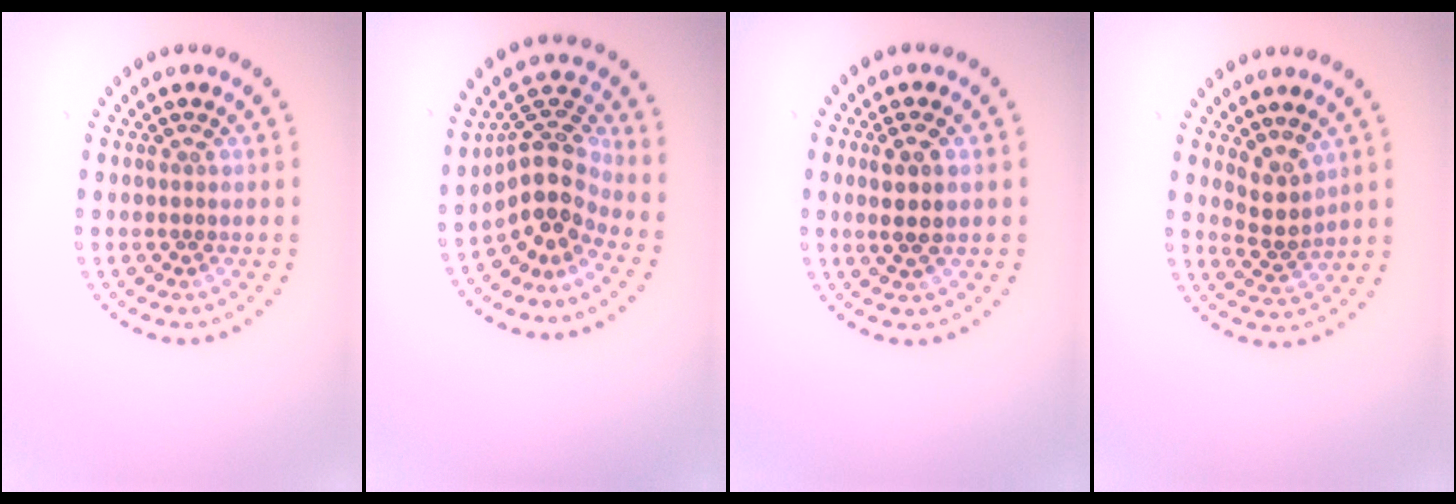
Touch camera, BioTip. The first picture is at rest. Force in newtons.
{"total": 4.3, "press": 3.4, "slide": 2.7}
{"total": 2.3, "press": 2.1, "slide": 0.9}
{"total": 2.5, "press": 1.8, "slide": 1.7}